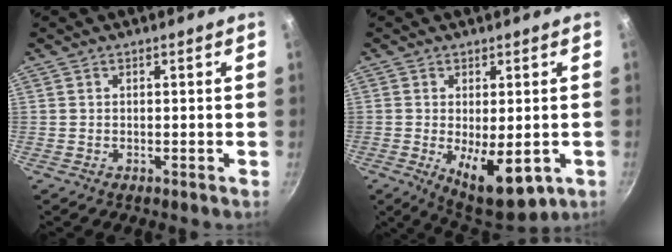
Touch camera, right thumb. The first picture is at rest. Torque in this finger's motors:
{"motor_torque": [-0.17, 0.70, 0.07, -0.02, 0.09]}